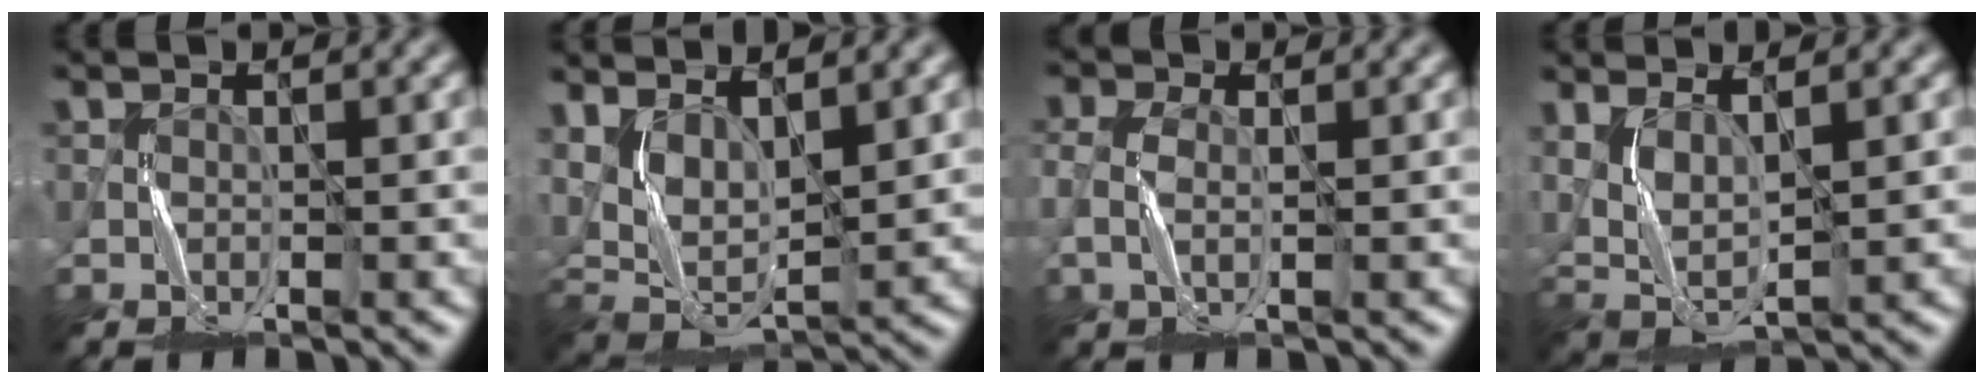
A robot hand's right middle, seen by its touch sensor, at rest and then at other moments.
{"total": 5.8, "force": [2.2, 3.0, 4.5], "torque": [-0.097, -0.005, 0.047]}
{"total": 1.7, "force": [-0.2, 1.2, 1.2], "torque": [-0.033, 0.004, -0.004]}
{"total": 4.2, "force": [1.3, 1.7, 3.6], "torque": [-0.087, -0.007, 0.036]}